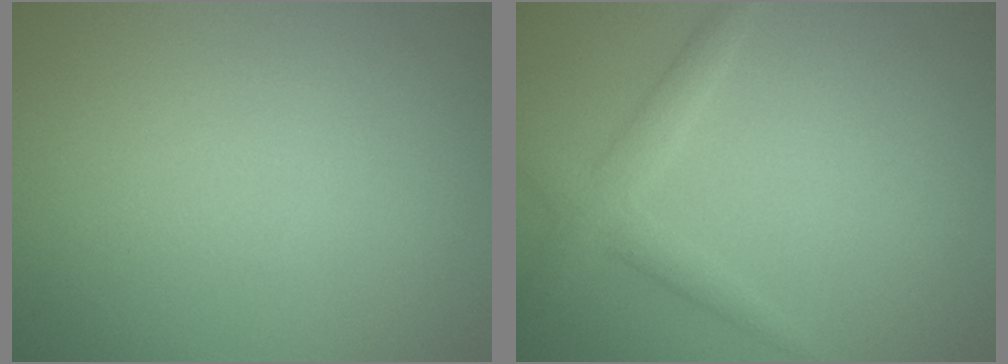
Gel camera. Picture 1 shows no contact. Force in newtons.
{"total": 2.4, "press": 2.4, "slide": 0.2}